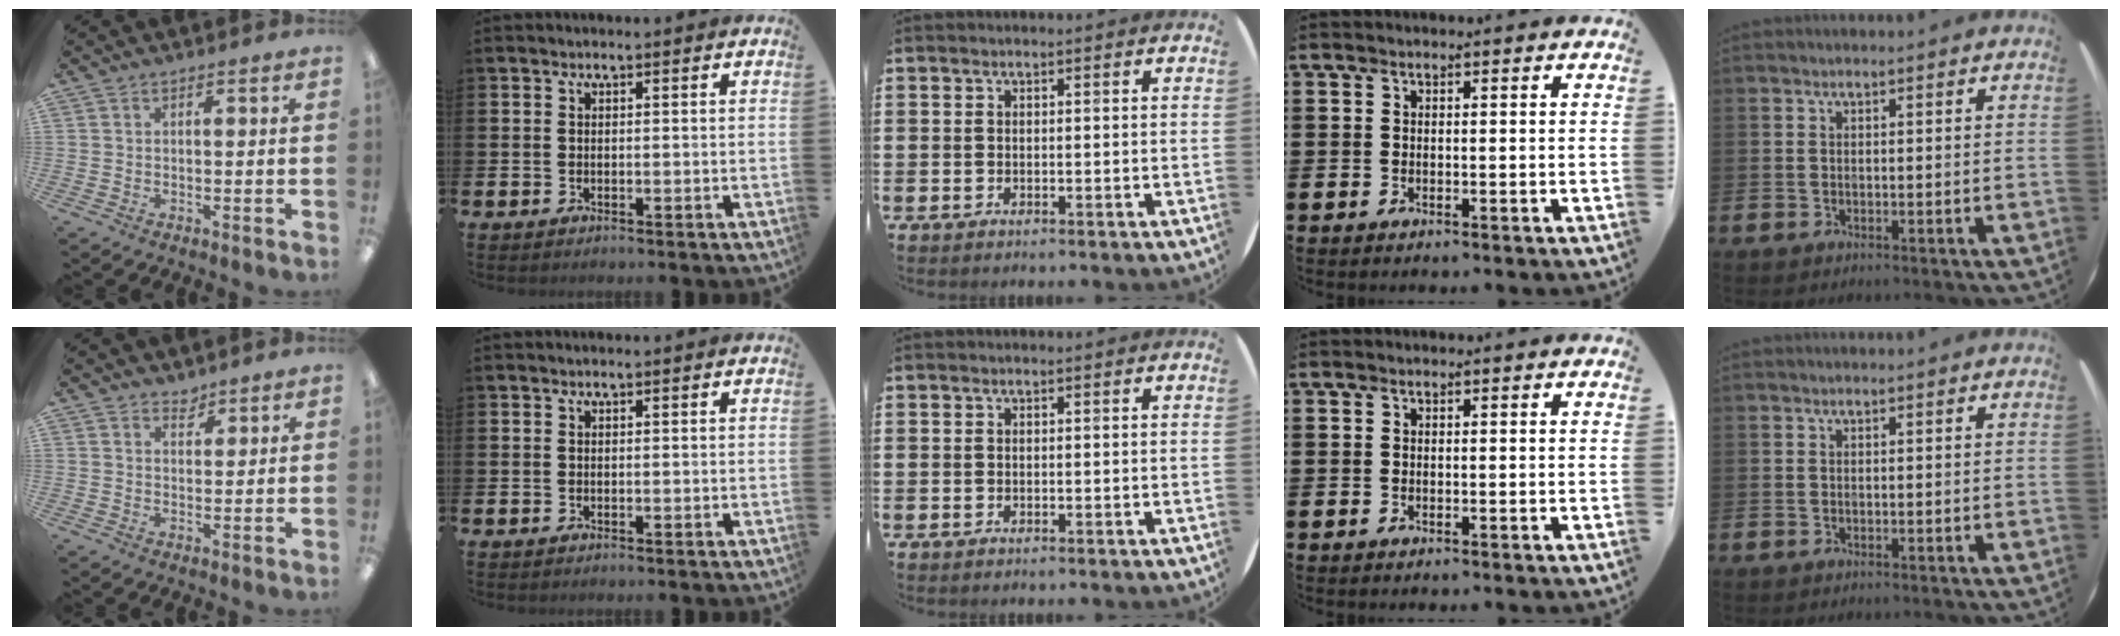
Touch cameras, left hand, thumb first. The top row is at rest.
{"thumb": {"total": 3.0, "force": [2.7, 1.3, 0.0], "torque": [0.011, -0.020, 0.049]}}